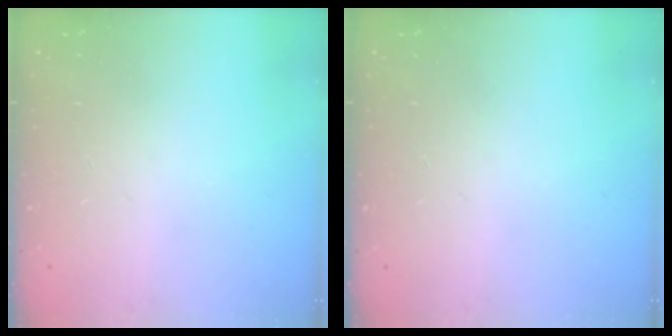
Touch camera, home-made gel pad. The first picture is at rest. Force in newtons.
{"total": 0.0}